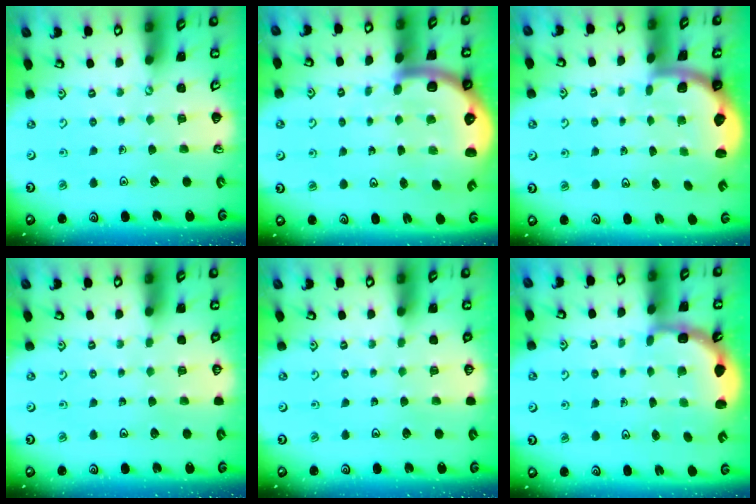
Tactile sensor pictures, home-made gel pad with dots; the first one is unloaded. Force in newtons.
{"total": 7.6, "press": 7.4, "slide": 1.8}
{"total": 2.1, "press": 2.0, "slide": 0.5}
{"total": 0.0}
{"total": 0.0}
{"total": 3.2, "press": 2.5, "slide": 2.0}